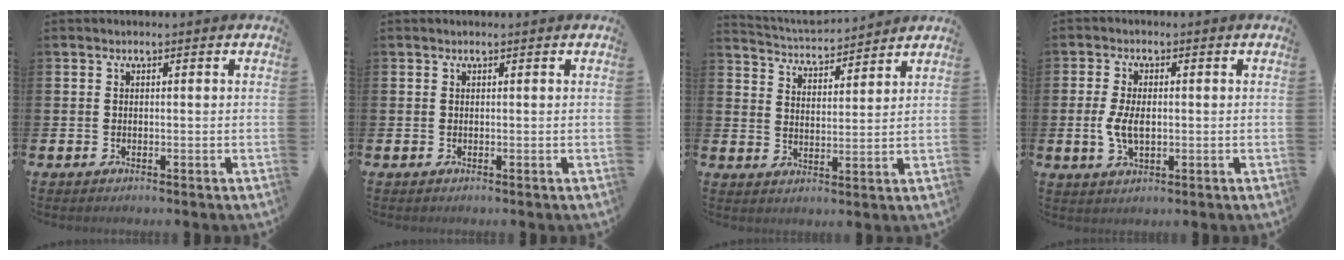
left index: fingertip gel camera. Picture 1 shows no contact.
{"total": 0.0}
{"total": 4.3, "force": [4.3, 0.6, 0.0], "torque": [-0.021, -0.033, 0.073]}
{"total": 4.5, "force": [-0.1, 2.4, 3.8], "torque": [-0.068, 0.000, -0.006]}